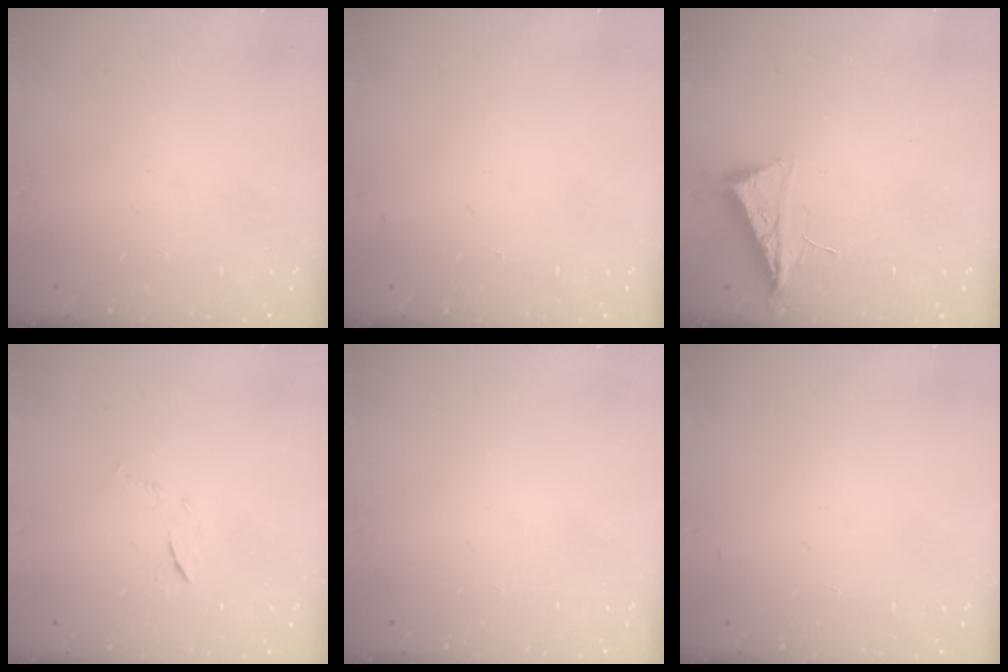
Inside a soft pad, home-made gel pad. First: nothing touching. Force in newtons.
{"total": 2.5, "press": 2.5, "slide": 0.4}
{"total": 7.0, "press": 6.9, "slide": 0.8}
{"total": 5.3, "press": 5.2, "slide": 0.4}
{"total": 0.0}
{"total": 2.5, "press": 2.5, "slide": 0.4}